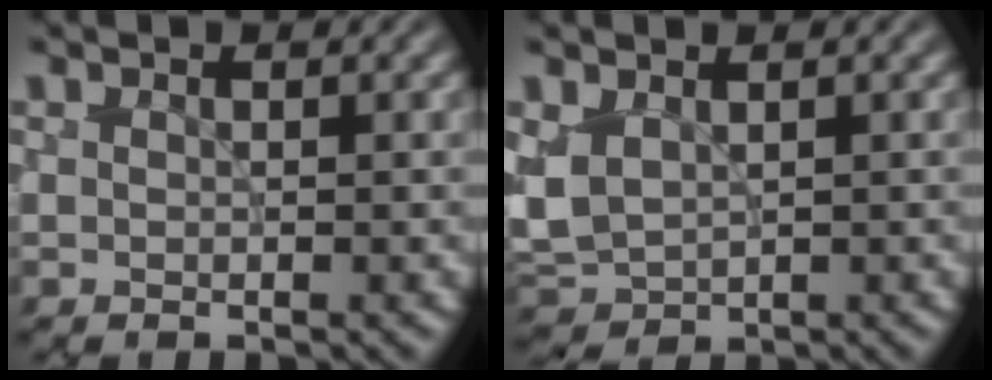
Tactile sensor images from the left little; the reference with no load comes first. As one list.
[{"total": 3.1, "force": [0.5, 2.2, 2.2], "torque": [-0.058, -0.007, 0.015]}]